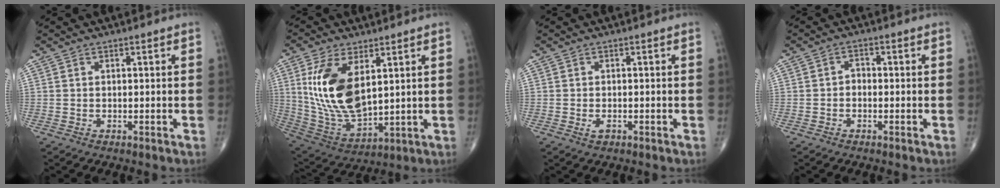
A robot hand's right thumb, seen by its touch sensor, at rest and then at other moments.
{"total": 16.5, "force": [4.6, 8.3, 13.5], "torque": [-0.256, -0.022, 0.107]}
{"total": 1.3, "force": [-0.6, 0.8, 1.0], "torque": [-0.017, 0.002, -0.009]}
{"total": 1.8, "force": [-0.5, 1.3, 1.1], "torque": [-0.008, 0.010, -0.015]}